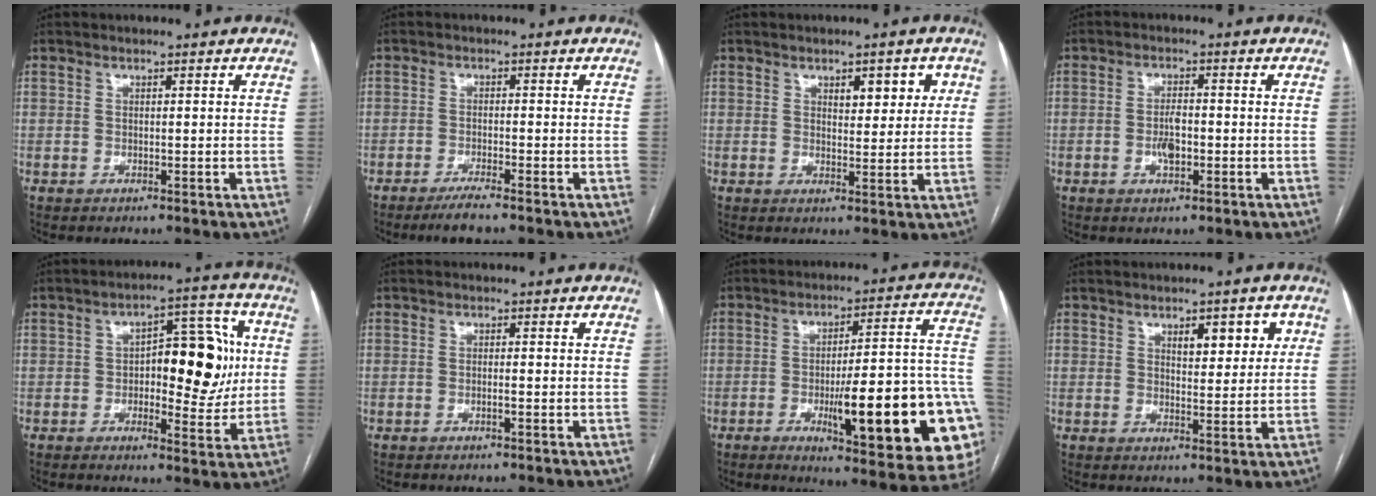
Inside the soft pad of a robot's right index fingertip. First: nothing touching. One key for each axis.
{"total": 3.5, "fx": -2.8, "fy": -0.3, "fz": 2.0, "tx": -0.041, "ty": -0.007, "tz": -0.055}
{"total": 4.8, "fx": 2.1, "fy": 2.1, "fz": 3.8, "tx": -0.047, "ty": 0.005, "tz": 0.029}
{"total": 3.4, "fx": -0.9, "fy": 1.3, "fz": 3.0, "tx": -0.059, "ty": 0.003, "tz": -0.012}
{"total": 13.1, "fx": 0.9, "fy": 5.6, "fz": 11.8, "tx": -0.156, "ty": 0.030, "tz": 0.019}
{"total": 1.0, "fx": -0.4, "fy": 0.0, "fz": 0.9, "tx": -0.018, "ty": 0.002, "tz": -0.004}
{"total": 24.9, "fx": -7.0, "fy": 4.1, "fz": 23.5, "tx": -0.235, "ty": 0.005, "tz": -0.083}
{"total": 5.6, "fx": 2.5, "fy": 2.3, "fz": 4.5, "tx": -0.058, "ty": 0.005, "tz": 0.035}